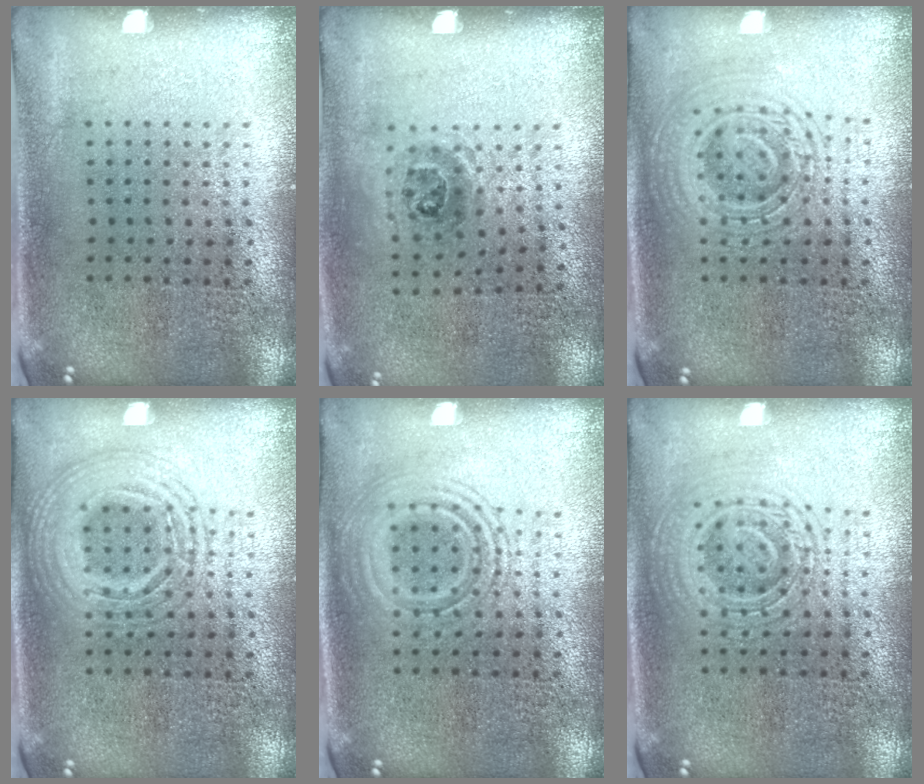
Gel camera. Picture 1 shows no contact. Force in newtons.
{"total": 0.9, "press": 0.7, "slide": 0.7}
{"total": 2.8, "press": 2.8, "slide": 0.5}
{"total": 2.7, "press": 2.7, "slide": 0.4}
{"total": 1.9, "press": 1.9, "slide": 0.3}
{"total": 3.0, "press": 2.9, "slide": 0.5}